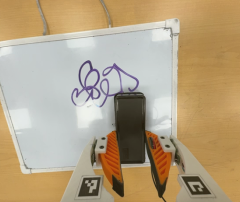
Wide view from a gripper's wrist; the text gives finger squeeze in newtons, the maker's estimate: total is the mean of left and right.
{"total": 5.1, "left": 3.9, "right": 6.4}